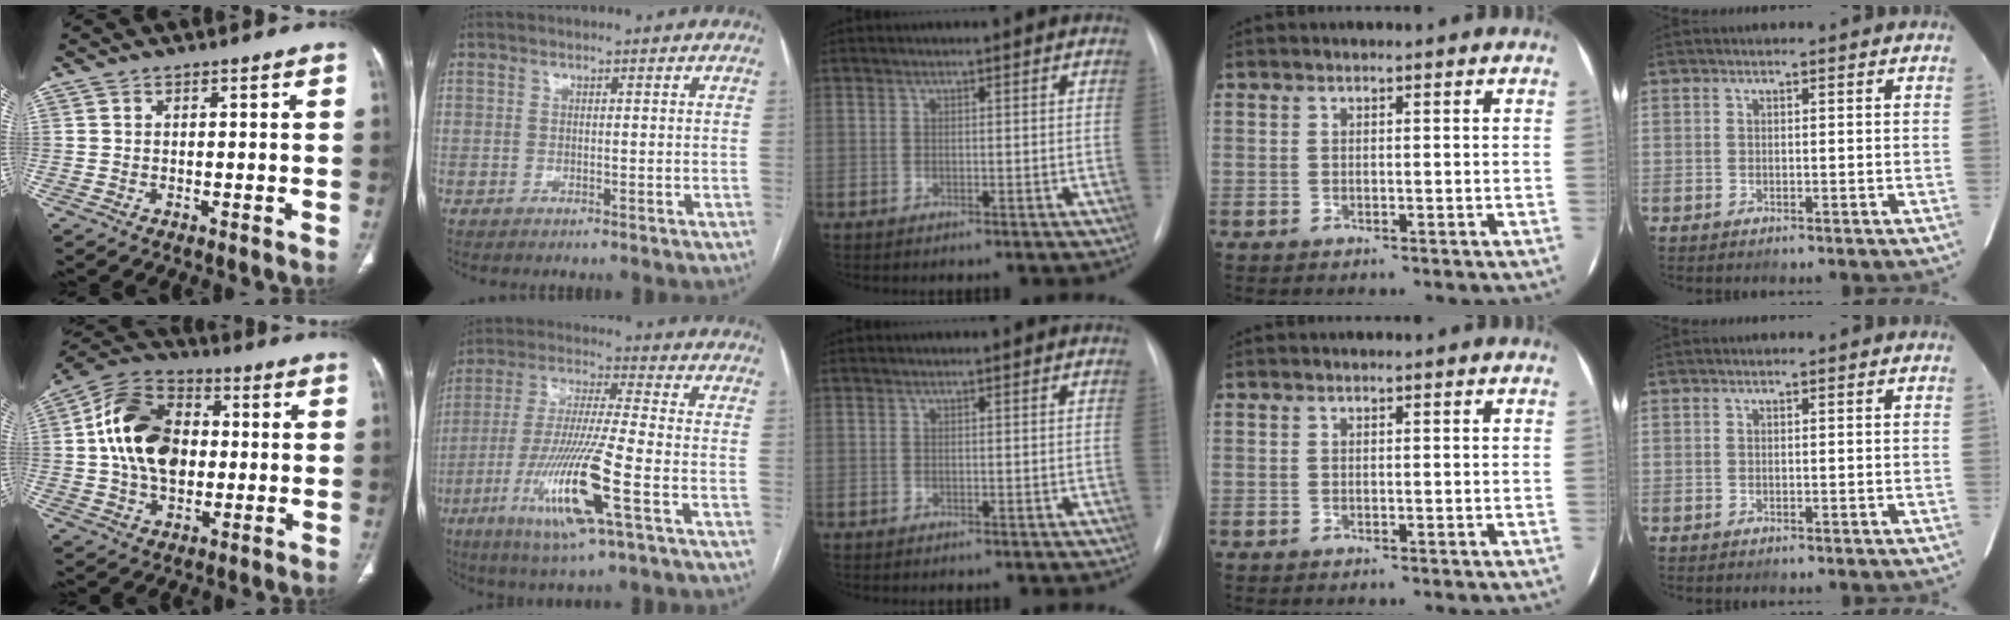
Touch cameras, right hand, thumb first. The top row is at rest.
{"thumb": {"total": 17.3, "force": [1.1, 11.9, 12.5], "torque": [-0.201, 0.020, 0.013]}, "index": {"total": 15.9, "force": [-5.9, 0.4, 14.8], "torque": [-0.302, -0.024, -0.110]}}